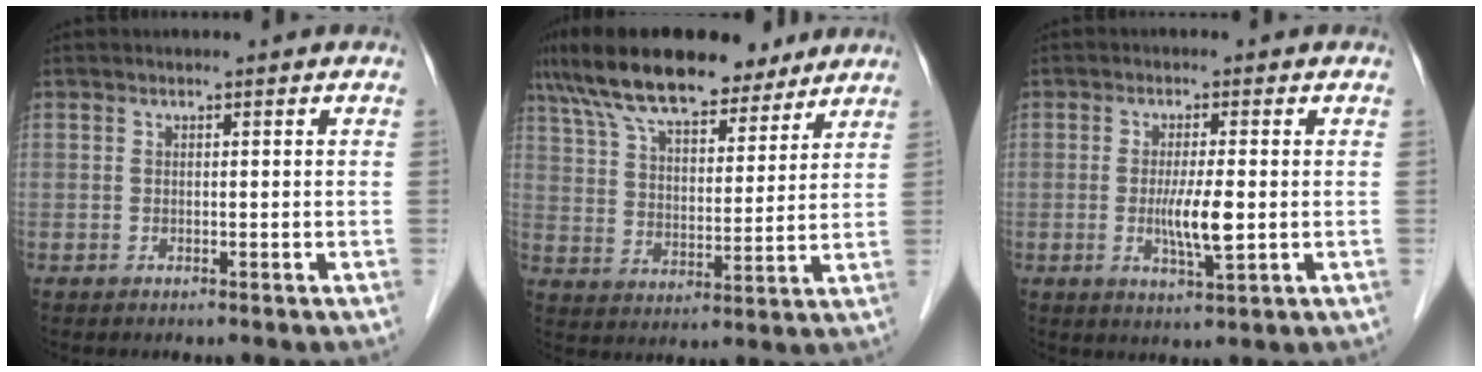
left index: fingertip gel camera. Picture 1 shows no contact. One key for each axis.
{"total": 18.9, "fx": 14.8, "fy": 6.2, "fz": 9.9, "tx": -0.184, "ty": 0.048, "tz": 0.247}
{"total": 5.0, "fx": -0.5, "fy": 0.4, "fz": 5.0, "tx": -0.096, "ty": -0.013, "tz": -0.009}